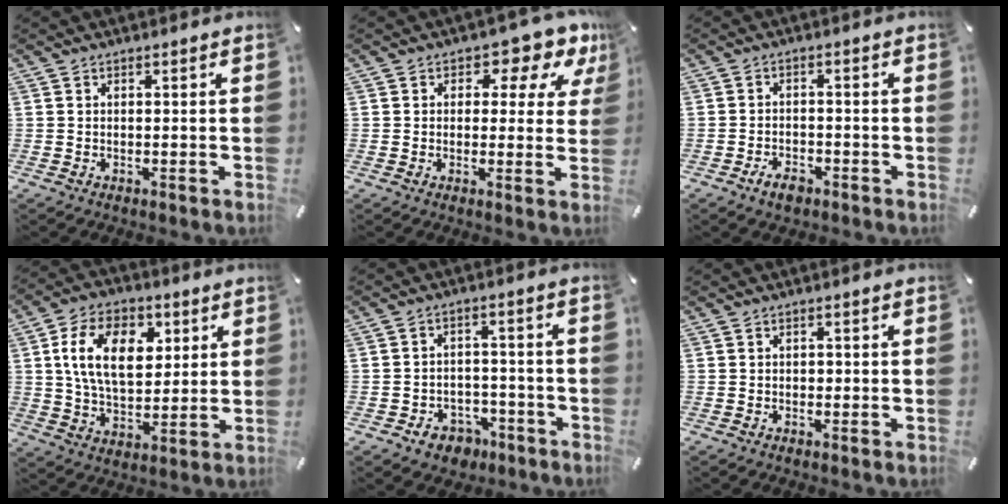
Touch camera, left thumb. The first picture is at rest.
{"total": 7.8, "force": [4.4, 4.4, 4.6], "torque": [-0.052, -0.029, 0.069]}
{"total": 3.7, "force": [-2.7, 2.1, 1.5], "torque": [-0.031, 0.012, -0.051]}
{"total": 15.1, "force": [4.5, 9.8, 10.5], "torque": [-0.187, 0.008, 0.078]}
{"total": 6.6, "force": [-3.9, 4.9, 2.2], "torque": [-0.037, 0.032, -0.067]}
{"total": 0.7, "force": [-0.3, 0.6, 0.1], "torque": [-0.002, 0.004, -0.007]}